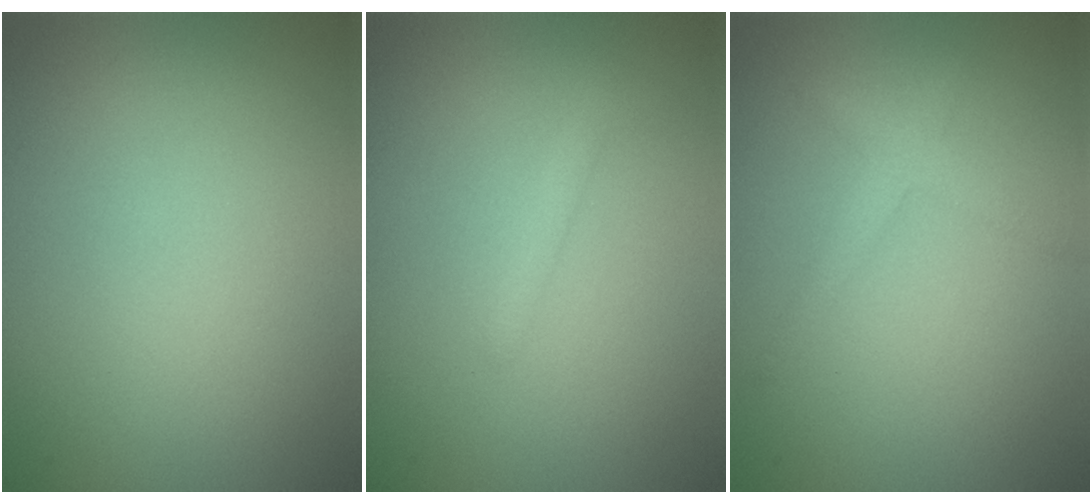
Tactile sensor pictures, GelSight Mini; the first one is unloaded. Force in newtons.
{"total": 0.9, "press": 0.9, "slide": 0.1}
{"total": 1.8, "press": 1.8, "slide": 0.1}